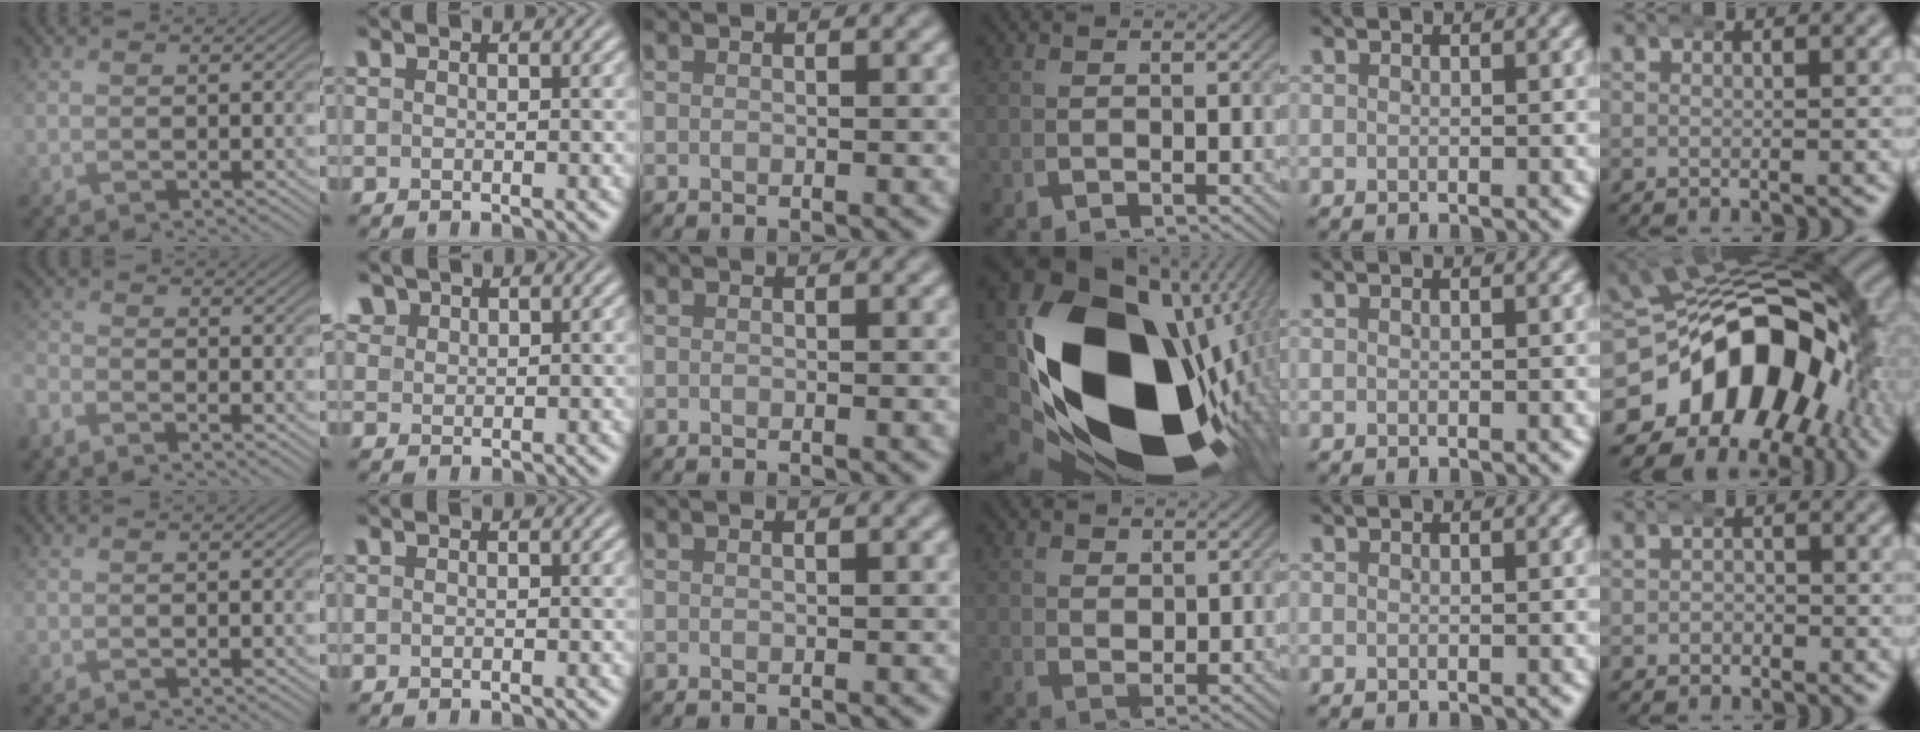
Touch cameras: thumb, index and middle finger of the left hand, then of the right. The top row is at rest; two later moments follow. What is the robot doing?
{"motion": "wrap", "object": "arm wrap"}